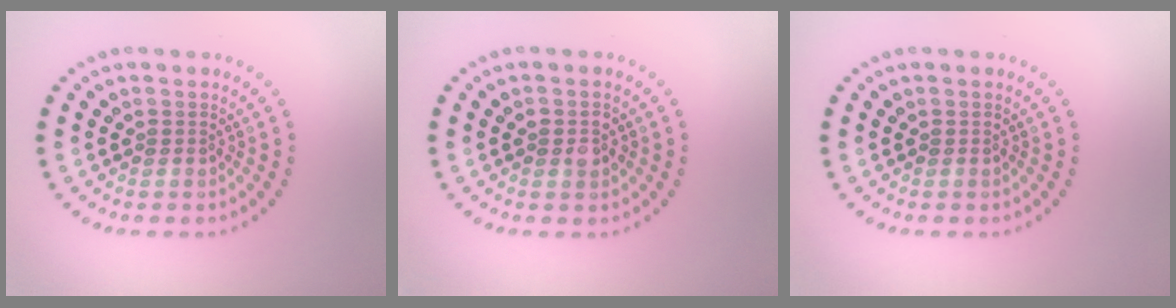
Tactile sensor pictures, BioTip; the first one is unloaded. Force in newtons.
{"total": 1.5, "press": 1.4, "slide": 0.2}
{"total": 0.0}